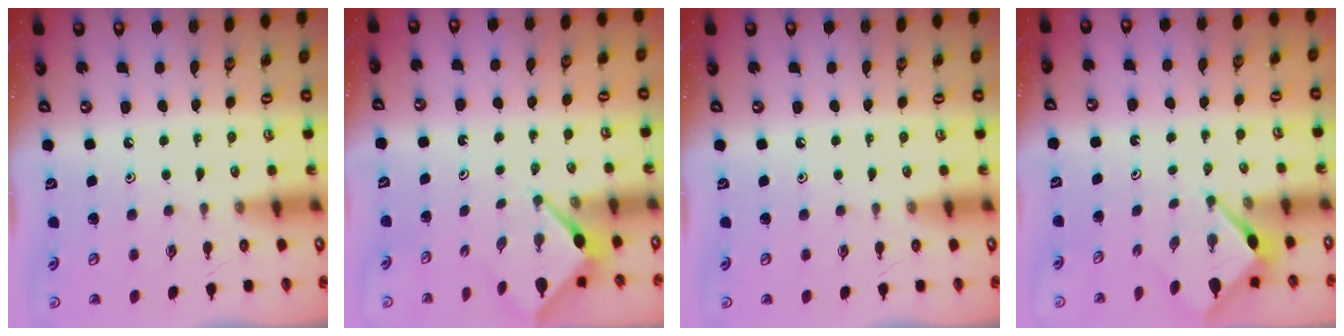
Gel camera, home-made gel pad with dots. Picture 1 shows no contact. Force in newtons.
{"total": 2.6, "press": 2.6, "slide": 0.0}
{"total": 0.0}
{"total": 3.1, "press": 3.1, "slide": 0.3}